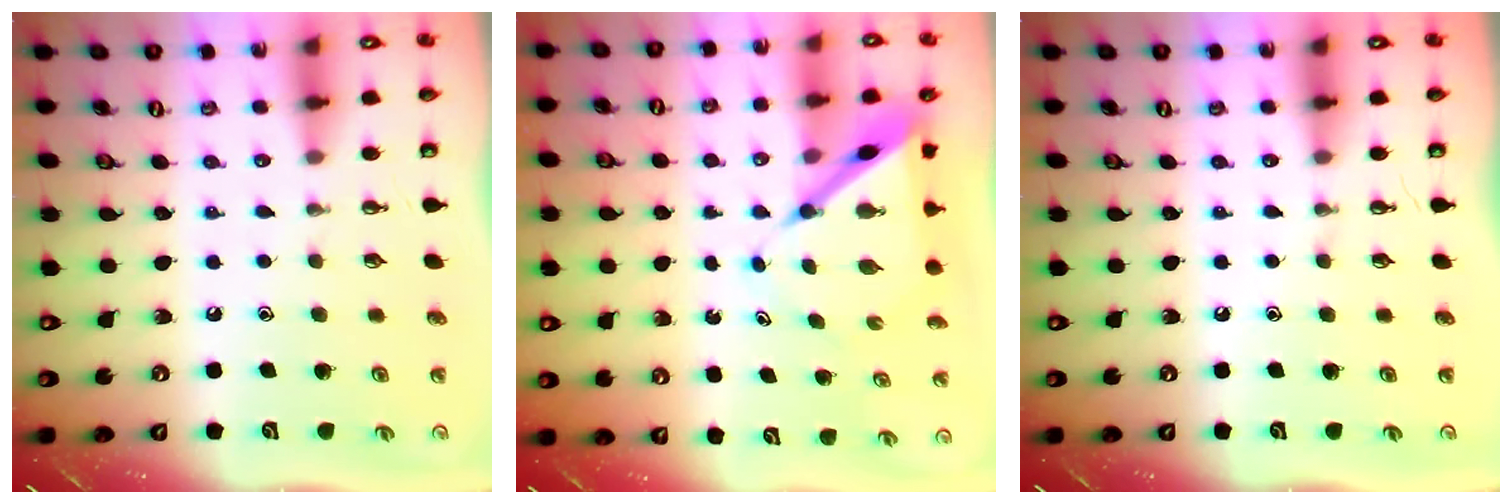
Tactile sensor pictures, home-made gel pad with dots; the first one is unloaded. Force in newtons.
{"total": 7.0, "press": 7.0, "slide": 0.6}
{"total": 0.0}